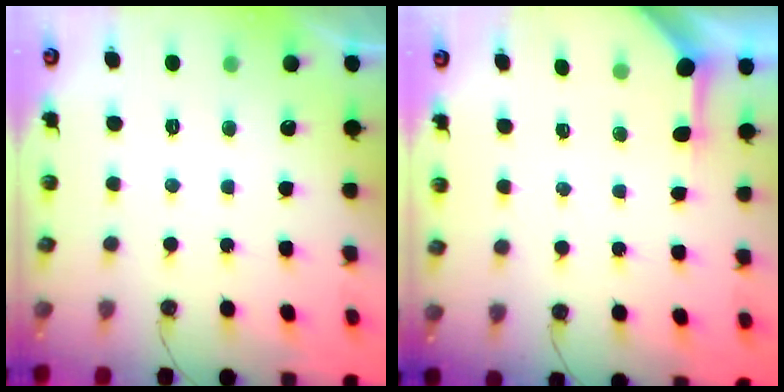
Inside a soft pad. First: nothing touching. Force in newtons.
{"total": 3.9, "press": 3.9, "slide": 0.4}